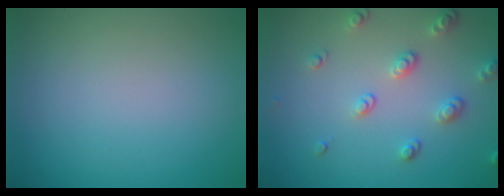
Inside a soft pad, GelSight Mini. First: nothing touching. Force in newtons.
{"total": 2.6, "press": 2.4, "slide": 0.9}